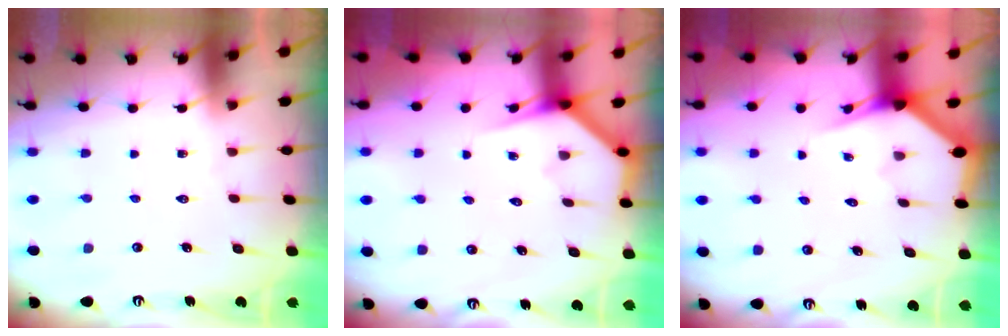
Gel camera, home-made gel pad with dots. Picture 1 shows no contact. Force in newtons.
{"total": 3.8, "press": 3.8, "slide": 0.3}
{"total": 3.1, "press": 3.1, "slide": 0.1}